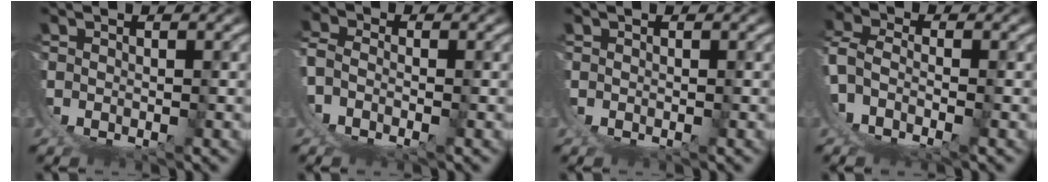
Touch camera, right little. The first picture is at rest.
{"total": 2.6, "force": [-1.1, 1.5, 1.9], "torque": [-0.041, -0.008, -0.022]}
{"total": 0.0}
{"total": 5.1, "force": [-1.9, 2.9, 3.7], "torque": [-0.089, -0.024, -0.026]}